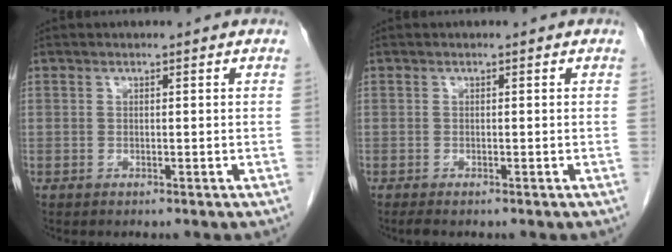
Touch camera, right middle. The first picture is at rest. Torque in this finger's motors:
{"motor_torque": [0.31, -0.12, 0.02, -0.01]}